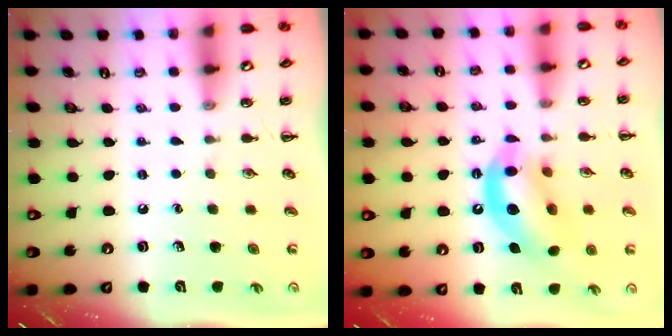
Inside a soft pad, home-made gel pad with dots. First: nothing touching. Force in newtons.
{"total": 13.4, "press": 12.9, "slide": 3.4}